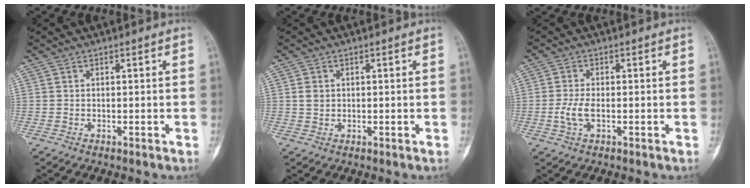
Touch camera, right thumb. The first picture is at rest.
{"total": 1.8, "force": [0.3, 1.5, 1.0], "torque": [-0.014, 0.001, 0.009]}
{"total": 3.6, "force": [-0.8, 1.6, 3.1], "torque": [-0.074, 0.005, -0.016]}